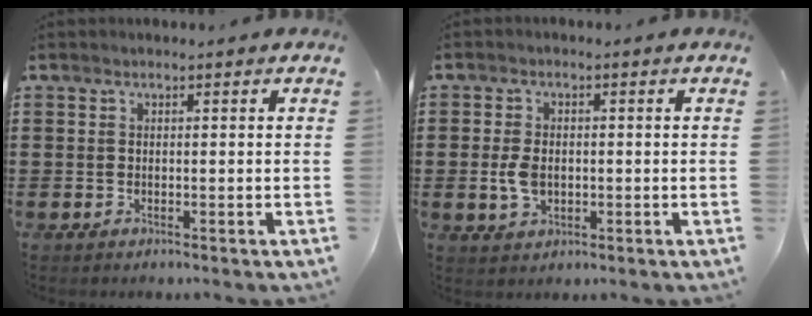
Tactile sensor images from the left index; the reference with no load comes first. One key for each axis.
{"total": 4.2, "fx": -0.2, "fy": 2.7, "fz": 3.2, "tx": -0.085, "ty": -0.001, "tz": -0.010}